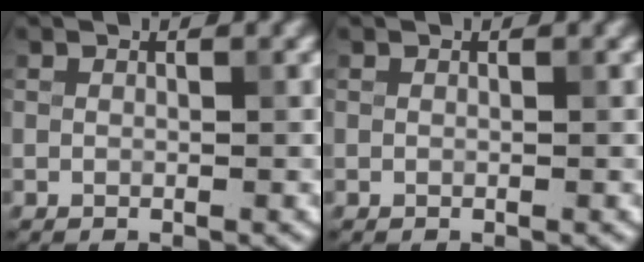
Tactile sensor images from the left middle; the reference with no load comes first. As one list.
[{"total": 0.0}]